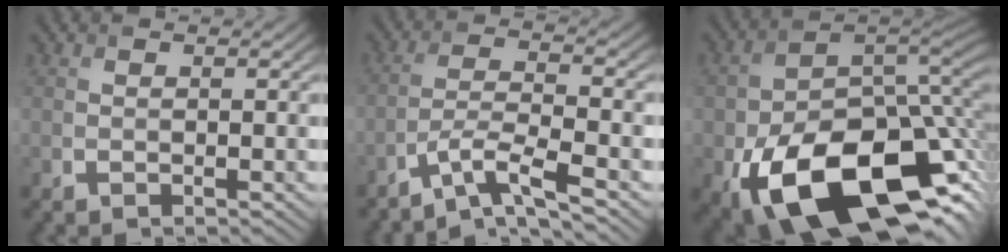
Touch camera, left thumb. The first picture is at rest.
{"total": 6.4, "force": [-4.7, 0.8, 4.2], "torque": [-0.077, 0.004, -0.091]}
{"total": 19.5, "force": [-7.0, 12.4, 13.4], "torque": [-0.237, -0.057, -0.086]}